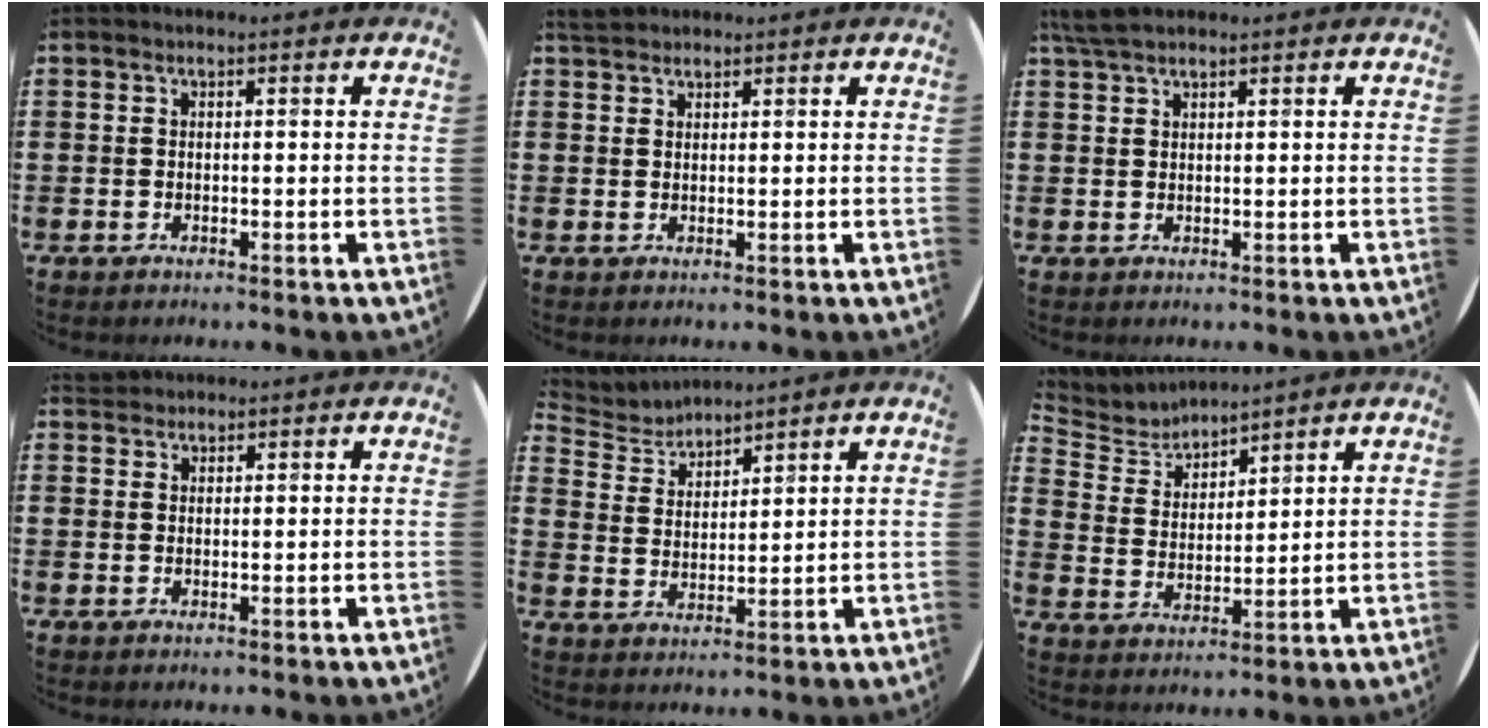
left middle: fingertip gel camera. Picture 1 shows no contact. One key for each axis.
{"total": 1.9, "fx": 1.8, "fy": 0.6, "fz": 0.3, "tx": -0.003, "ty": 0.001, "tz": 0.033}
{"total": 2.8, "fx": 2.3, "fy": 0.7, "fz": 1.5, "tx": -0.034, "ty": 0.006, "tz": 0.044}
{"total": 1.4, "fx": 1.3, "fy": 0.5, "fz": 0.0, "tx": -0.002, "ty": 0.004, "tz": 0.026}
{"total": 4.4, "fx": 4.3, "fy": 0.7, "fz": 0.1, "tx": -0.019, "ty": -0.020, "tz": 0.078}
{"total": 5.0, "fx": 4.9, "fy": 0.9, "fz": -0.1, "tx": -0.021, "ty": -0.027, "tz": 0.087}